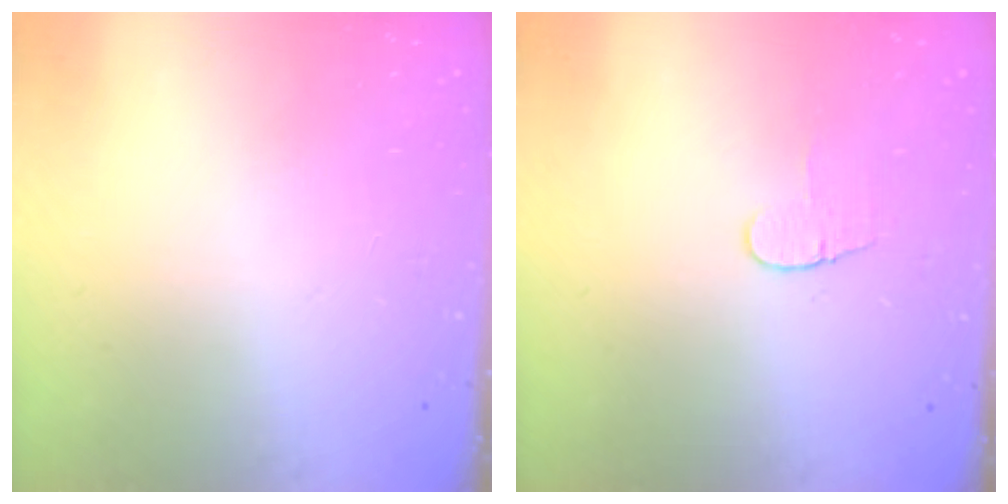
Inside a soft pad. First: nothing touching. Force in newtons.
{"total": 3.7, "press": 3.7, "slide": 0.5}